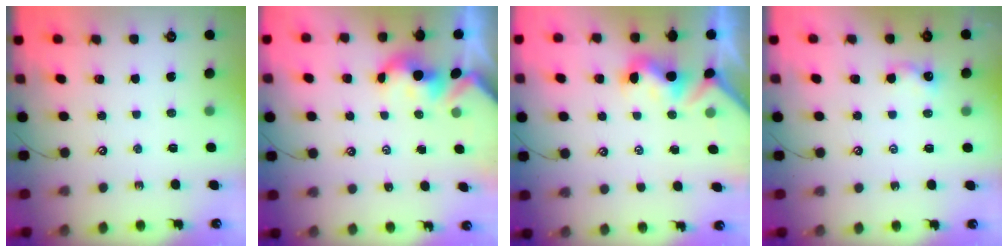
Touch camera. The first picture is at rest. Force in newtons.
{"total": 1.8, "press": 1.8, "slide": 0.2}
{"total": 1.4, "press": 1.2, "slide": 0.6}
{"total": 3.4, "press": 3.4, "slide": 0.4}